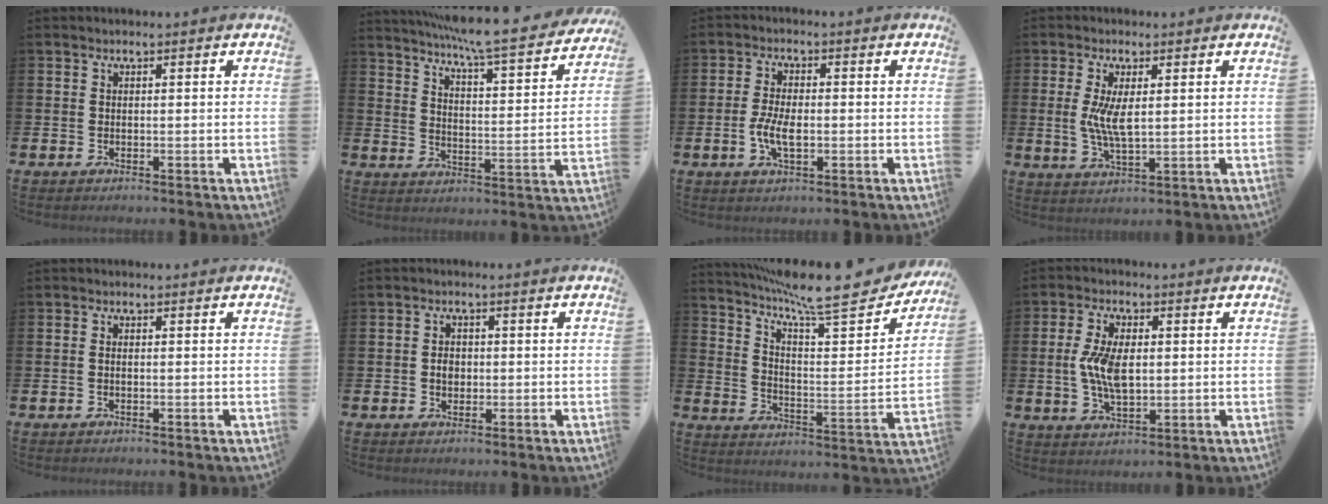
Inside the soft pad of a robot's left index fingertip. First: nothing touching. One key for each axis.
{"total": 7.6, "fx": 7.0, "fy": -0.1, "fz": 3.1, "tx": -0.082, "ty": -0.053, "tz": 0.118}
{"total": 4.4, "fx": -0.7, "fy": 2.0, "fz": 3.9, "tx": -0.082, "ty": 0.000, "tz": -0.016}
{"total": 5.4, "fx": 1.2, "fy": 1.9, "fz": 4.9, "tx": -0.089, "ty": 0.000, "tz": 0.019}
{"total": 0.6, "fx": -0.2, "fy": 0.1, "fz": 0.5, "tx": -0.002, "ty": -0.005, "tz": -0.006}
{"total": 2.0, "fx": -0.2, "fy": 1.6, "fz": 1.2, "tx": 0.000, "ty": -0.003, "tz": -0.010}
{"total": 11.6, "fx": 10.0, "fy": 1.9, "fz": 5.7, "tx": -0.125, "ty": -0.076, "tz": 0.160}
{"total": 7.4, "fx": 0.6, "fy": 3.7, "fz": 6.4, "tx": -0.119, "ty": 0.000, "tz": 0.004}